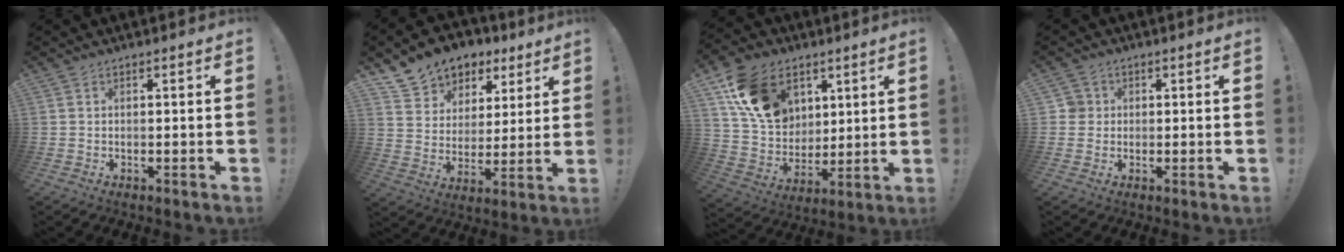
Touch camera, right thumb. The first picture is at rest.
{"total": 9.5, "force": [6.2, 7.0, 1.5], "torque": [-0.023, -0.051, 0.119]}
{"total": 18.1, "force": [8.6, 13.2, 8.9], "torque": [-0.143, -0.036, 0.169]}
{"total": 3.4, "force": [0.4, 3.3, 0.7], "torque": [-0.008, 0.007, 0.008]}